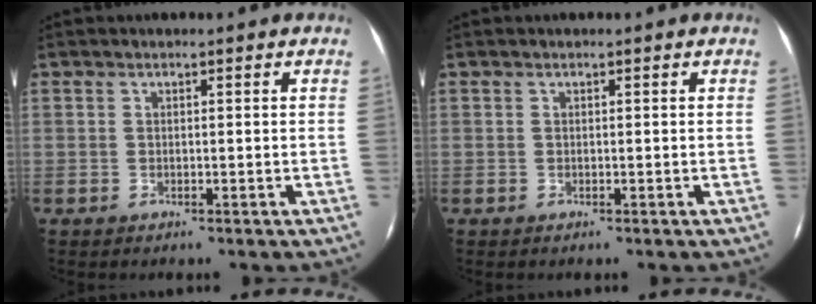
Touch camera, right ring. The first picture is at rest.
{"total": 0.0}